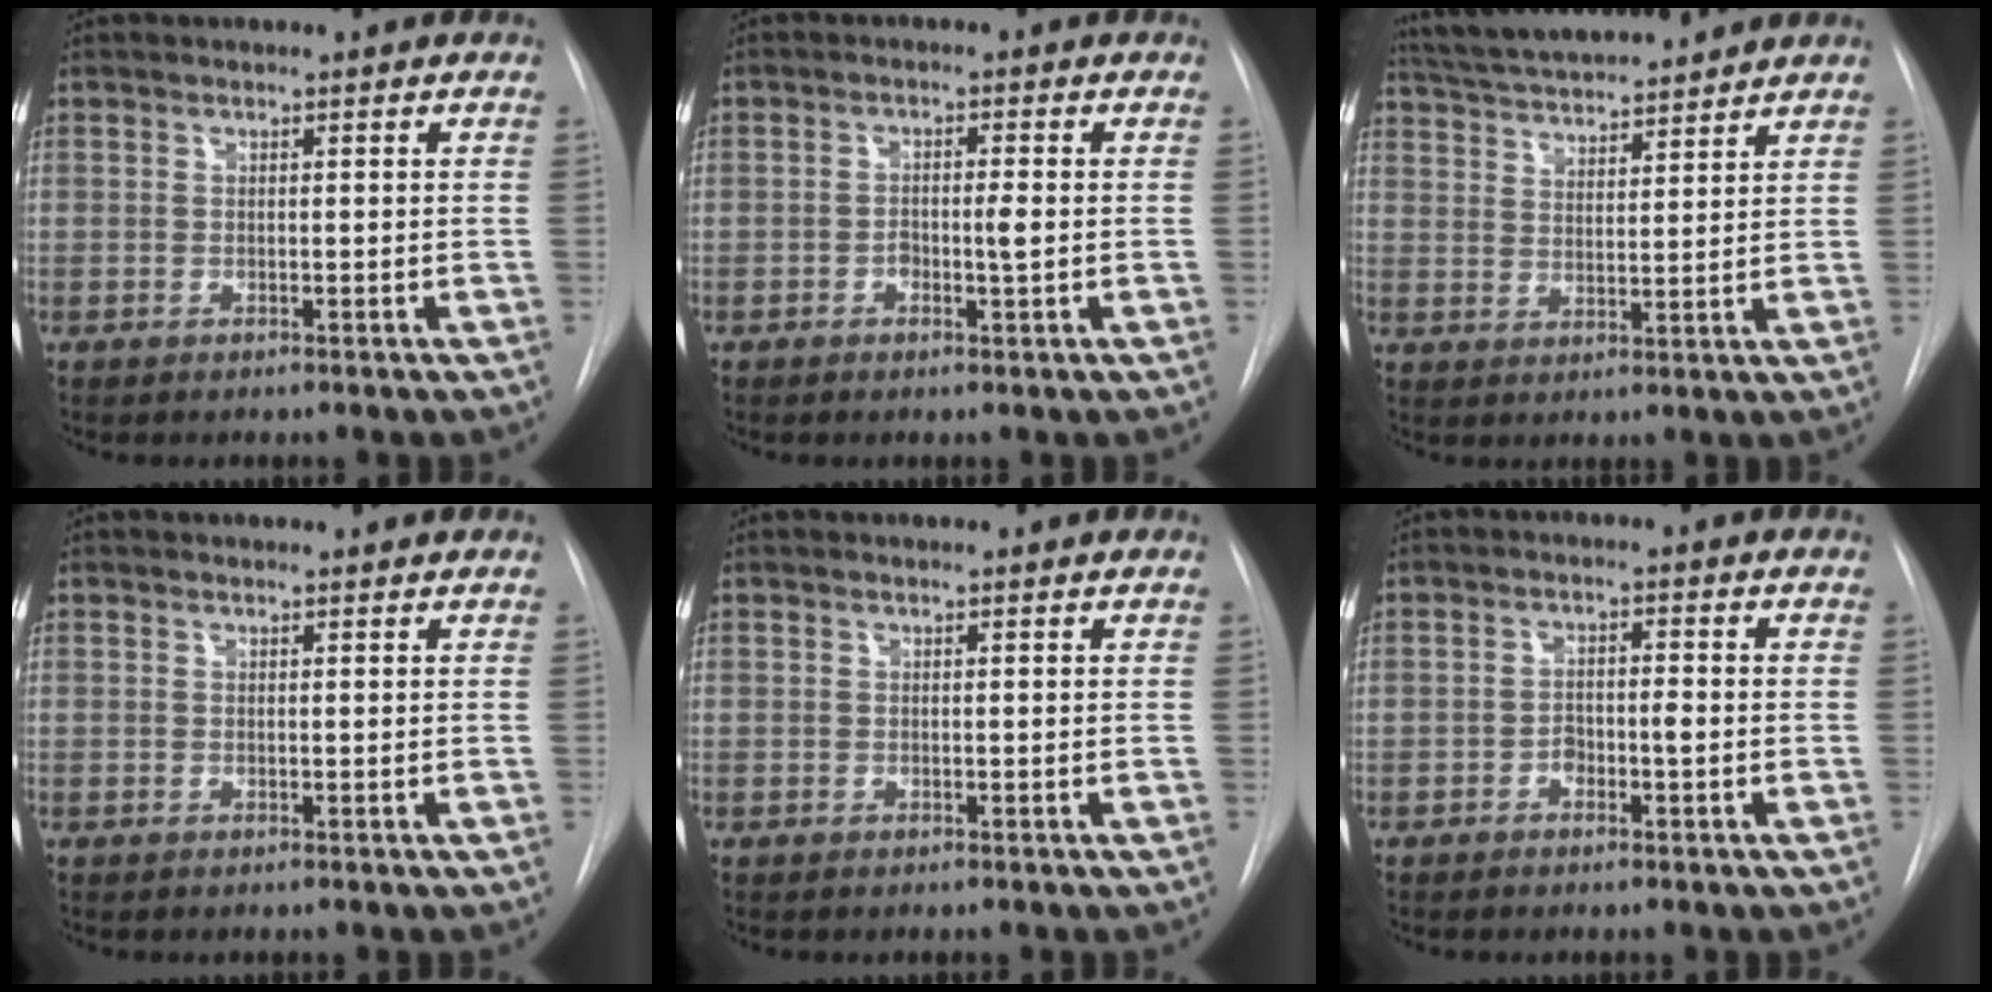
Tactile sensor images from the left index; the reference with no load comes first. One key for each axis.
{"total": 2.5, "fx": -1.0, "fy": 0.4, "fz": 2.2, "tx": -0.039, "ty": -0.005, "tz": -0.017}
{"total": 14.4, "fx": 13.2, "fy": 1.8, "fz": 5.5, "tx": -0.101, "ty": 0.024, "tz": 0.211}
{"total": 2.1, "fx": 2.1, "fy": 0.3, "fz": 0.3, "tx": -0.008, "ty": 0.010, "tz": 0.020}
{"total": 1.0, "fx": 0.9, "fy": 0.1, "fz": 0.2, "tx": -0.009, "ty": 0.008, "tz": 0.008}
{"total": 2.5, "fx": -1.3, "fy": 0.8, "fz": 2.0, "tx": -0.032, "ty": 0.001, "tz": -0.021}